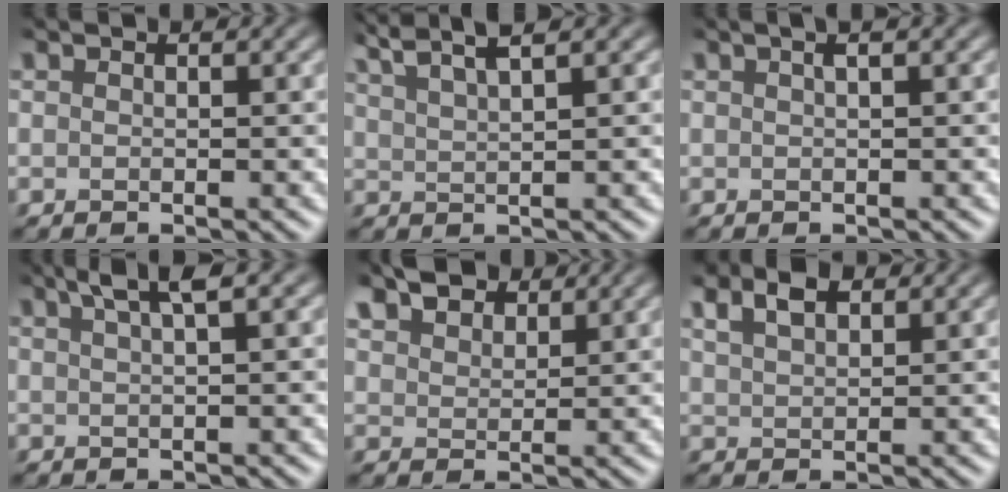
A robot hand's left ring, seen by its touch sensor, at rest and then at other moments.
{"total": 4.6, "force": [3.3, 0.7, 3.1], "torque": [-0.051, 0.022, 0.048]}
{"total": 1.4, "force": [0.7, 0.0, 1.2], "torque": [-0.020, 0.003, 0.015]}
{"total": 2.9, "force": [1.7, 0.1, 2.3], "torque": [-0.038, 0.011, 0.032]}
{"total": 4.0, "force": [3.1, 1.9, 1.6], "torque": [-0.044, 0.014, 0.056]}
{"total": 3.1, "force": [1.9, 1.5, 2.0], "torque": [-0.051, 0.011, 0.039]}